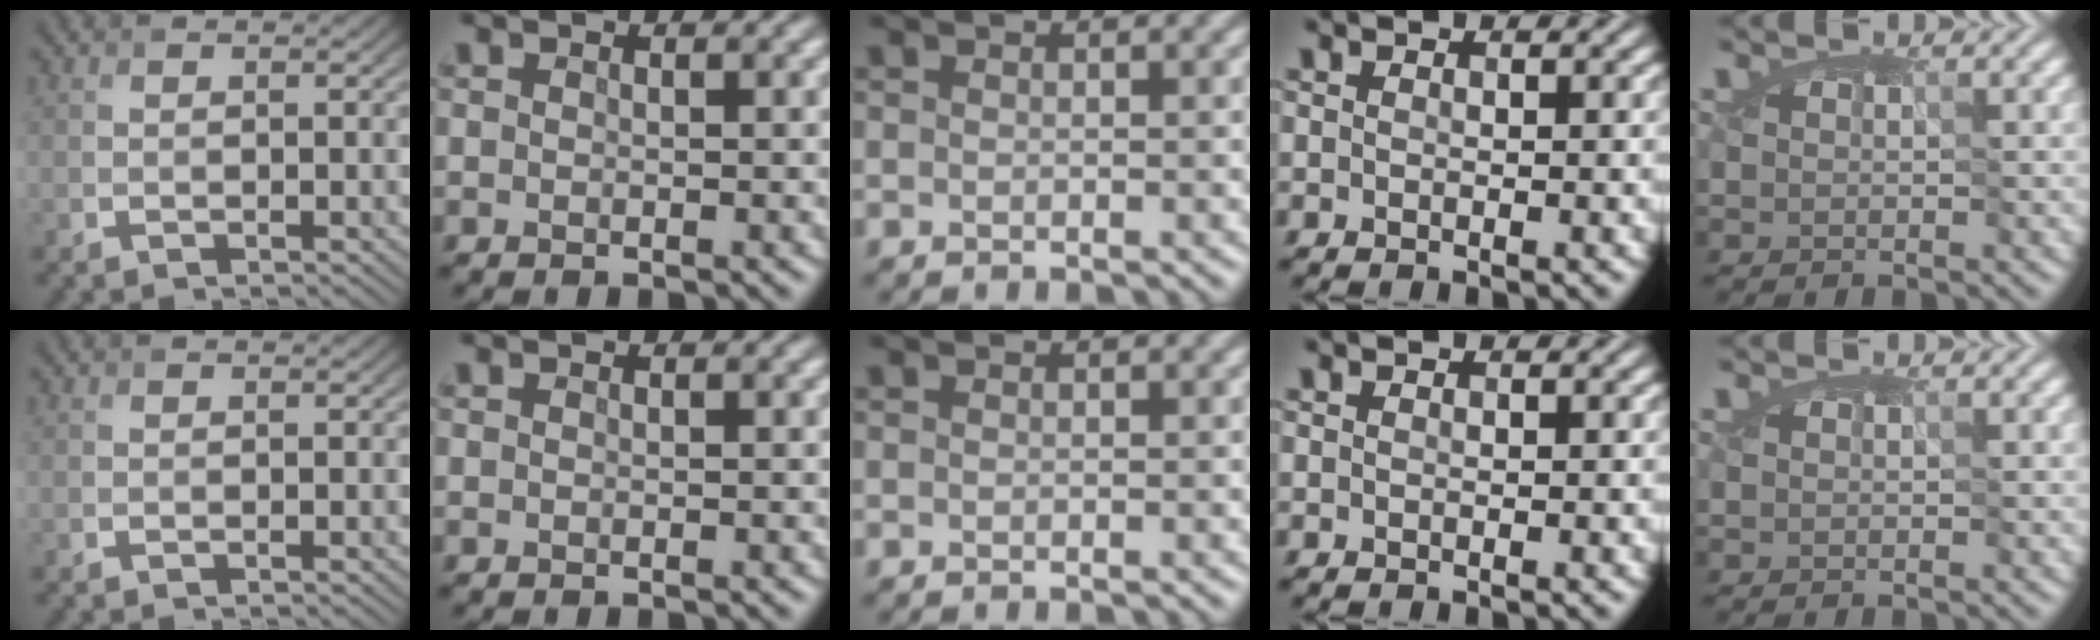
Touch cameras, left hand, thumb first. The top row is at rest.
{}